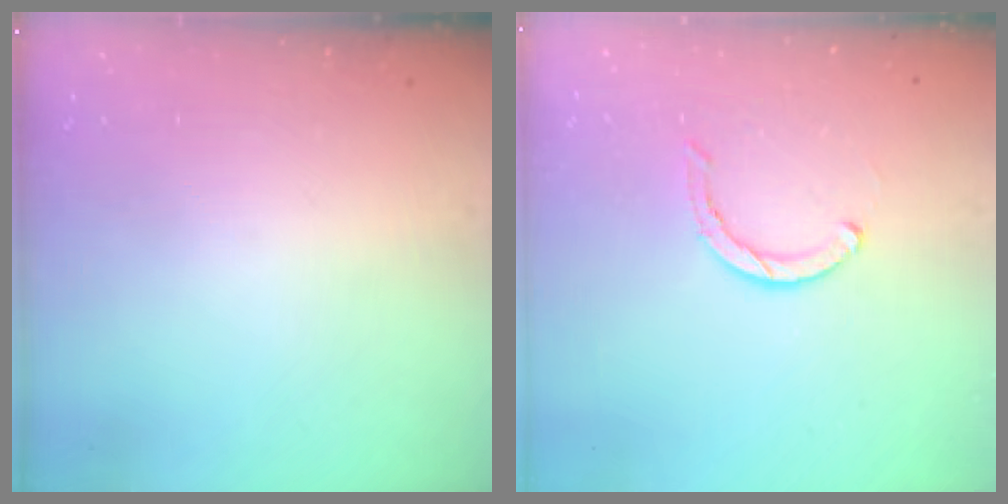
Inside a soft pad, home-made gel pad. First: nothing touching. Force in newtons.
{"total": 3.5, "press": 3.5, "slide": 0.2}